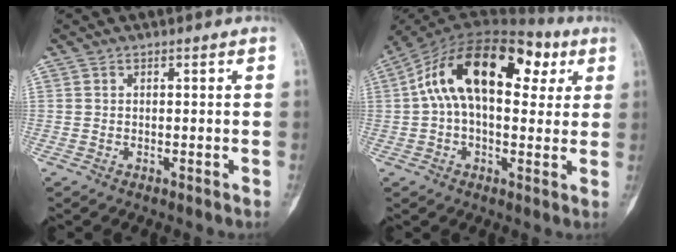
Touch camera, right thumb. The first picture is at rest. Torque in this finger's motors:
{"motor_torque": [1.09, 2.16, 2.18, -0.11, 0.22]}